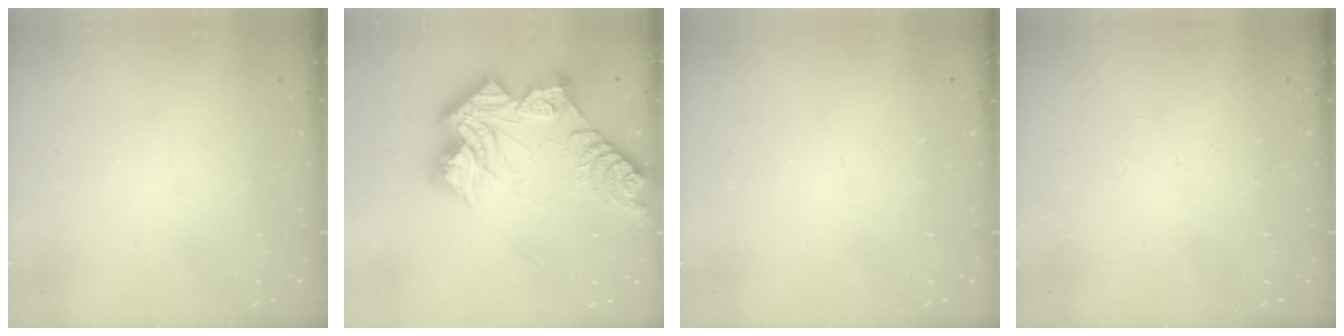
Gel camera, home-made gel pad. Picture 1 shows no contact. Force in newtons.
{"total": 21.4, "press": 21.3, "slide": 2.3}
{"total": 0.0}
{"total": 1.2, "press": 1.2, "slide": 0.3}